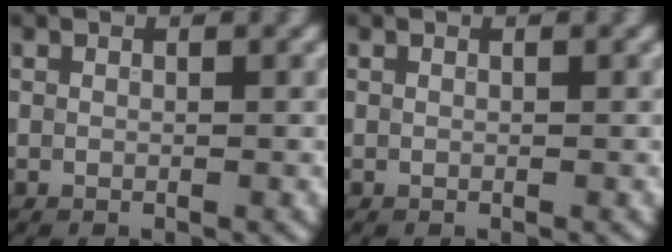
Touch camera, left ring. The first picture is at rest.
{"total": 0.0}